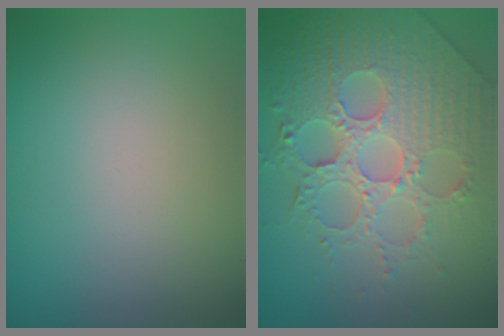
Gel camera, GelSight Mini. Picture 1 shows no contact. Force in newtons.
{"total": 8.2, "press": 6.0, "slide": 5.5}